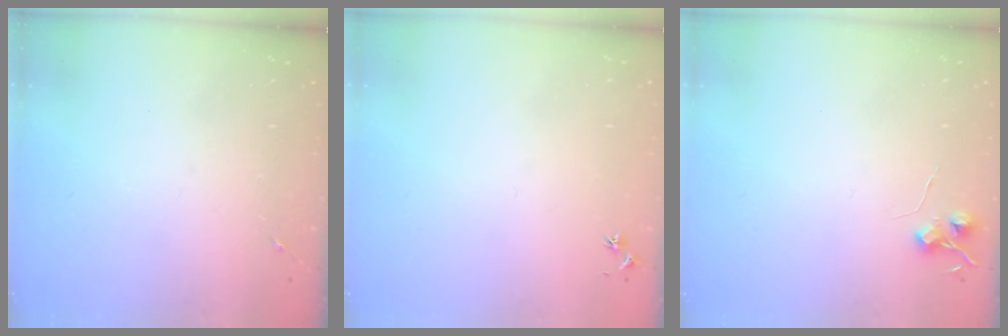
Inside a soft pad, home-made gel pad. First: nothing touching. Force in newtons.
{"total": 3.0, "press": 2.9, "slide": 0.3}
{"total": 5.8, "press": 5.8, "slide": 0.7}